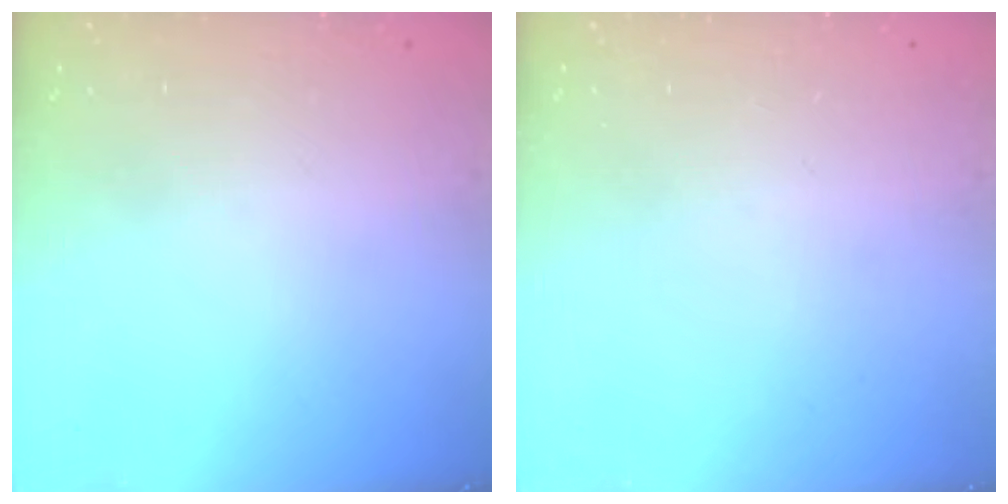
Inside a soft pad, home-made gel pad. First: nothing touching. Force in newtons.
{"total": 0.0}